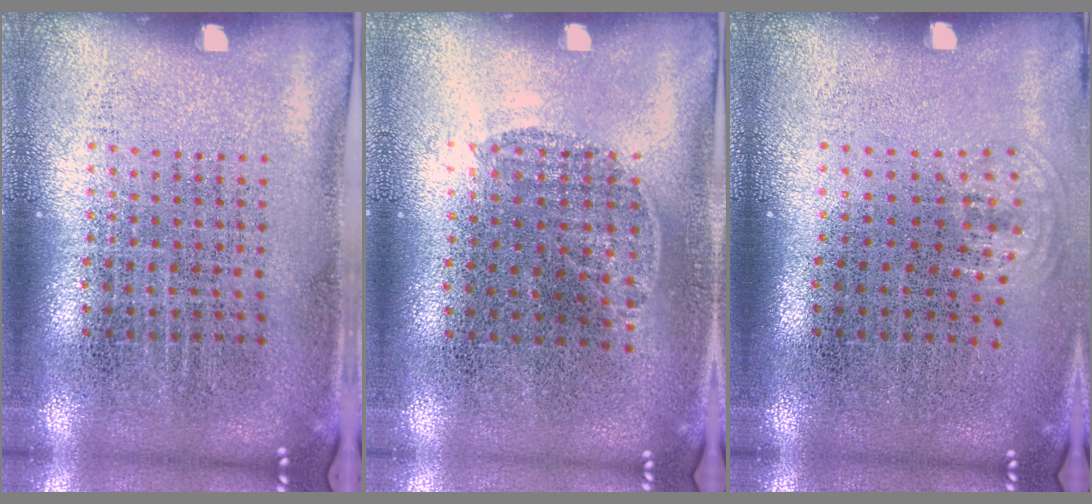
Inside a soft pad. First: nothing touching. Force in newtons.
{"total": 0.5, "press": 0.2, "slide": 0.5}
{"total": 0.7, "press": 0.5, "slide": 0.4}